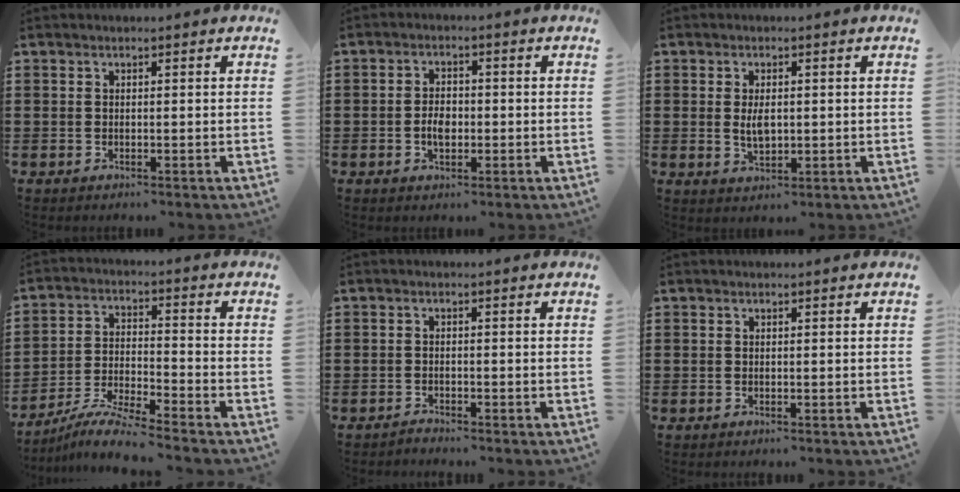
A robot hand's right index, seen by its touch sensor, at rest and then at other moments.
{"total": 3.3, "force": [-0.6, 2.0, 2.5], "torque": [-0.041, 0.001, -0.013]}
{"total": 3.5, "force": [0.2, 1.8, 3.0], "torque": [-0.053, 0.001, 0.001]}
{"total": 6.5, "force": [-6.1, -0.3, 2.3], "torque": [-0.055, -0.010, -0.122]}
{"total": 1.0, "force": [-1.0, 0.1, 0.0], "torque": [-0.003, 0.003, -0.022]}
{"total": 0.0}